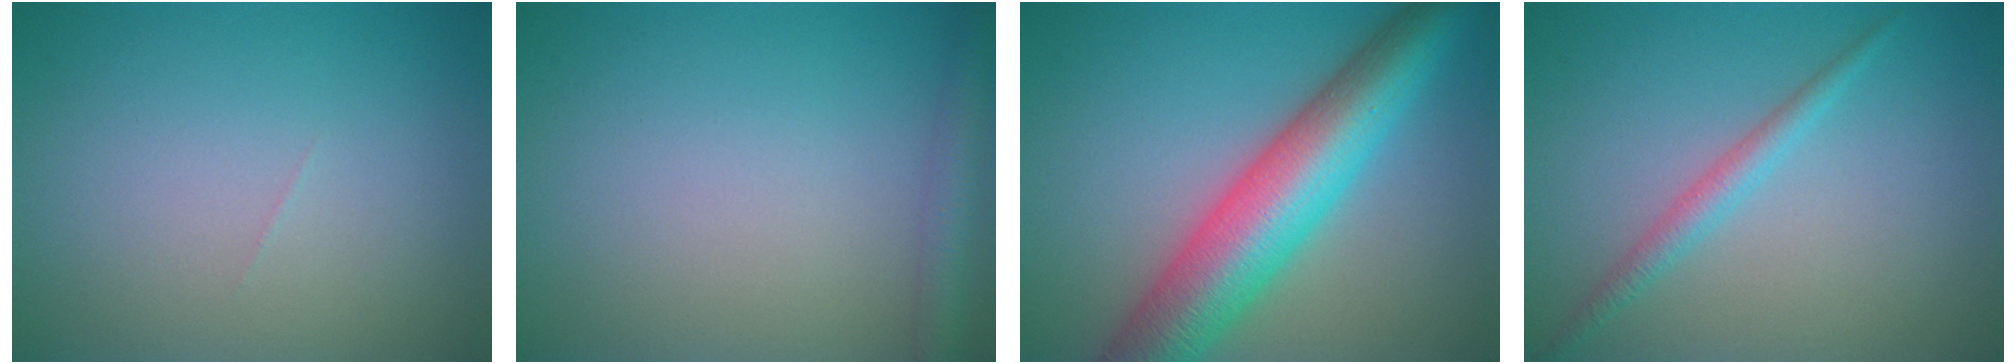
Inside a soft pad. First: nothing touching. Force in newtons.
{"total": 2.5, "press": 2.5, "slide": 0.1}
{"total": 10.1, "press": 10.1, "slide": 0.2}
{"total": 1.9, "press": 1.9, "slide": 0.1}